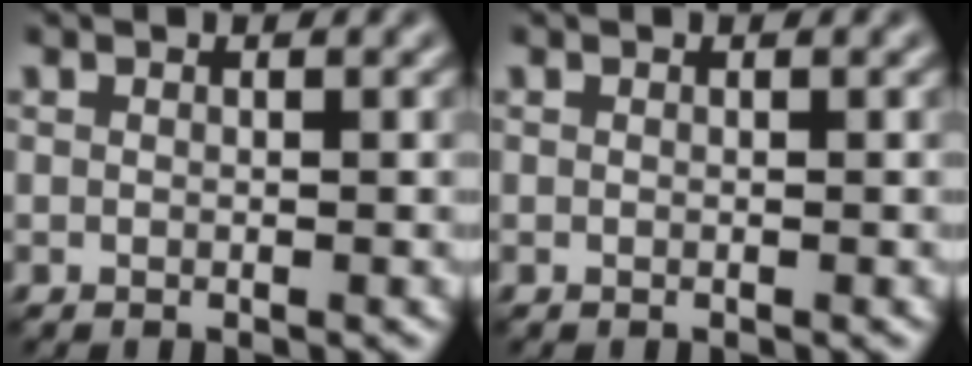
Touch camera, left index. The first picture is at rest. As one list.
[{"total": 0.0}]